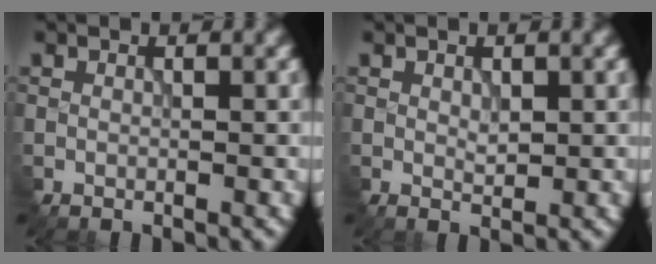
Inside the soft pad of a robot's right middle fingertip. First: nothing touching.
{"total": 0.9, "force": [0.2, 0.5, 0.7], "torque": [-0.015, -0.002, 0.007]}